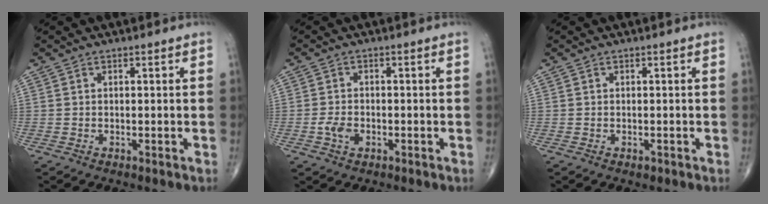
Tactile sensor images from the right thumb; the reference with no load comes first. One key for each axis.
{"total": 3.0, "fx": -1.1, "fy": 1.9, "fz": 2.0, "tx": -0.032, "ty": 0.005, "tz": -0.022}
{"total": 0.5, "fx": -0.4, "fy": 0.3, "fz": 0.2, "tx": 0.000, "ty": 0.000, "tz": -0.006}